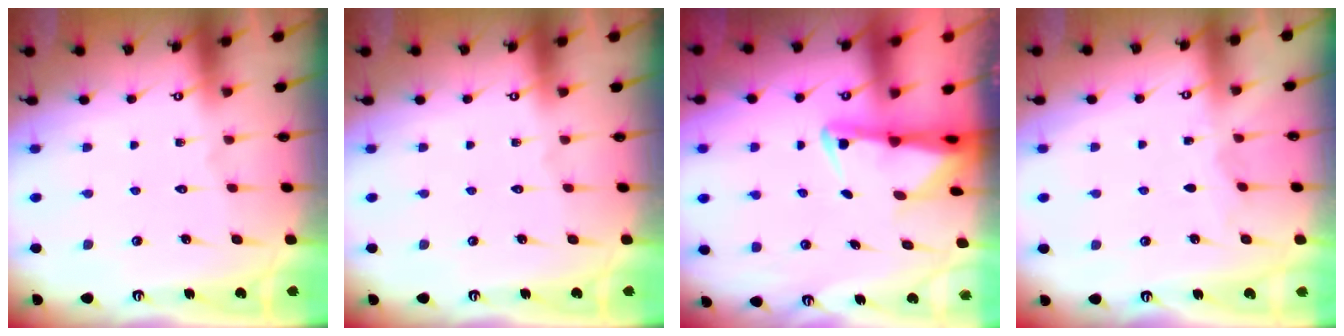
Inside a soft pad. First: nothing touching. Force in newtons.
{"total": 0.0}
{"total": 2.5, "press": 2.4, "slide": 0.5}
{"total": 2.7, "press": 2.7, "slide": 0.3}